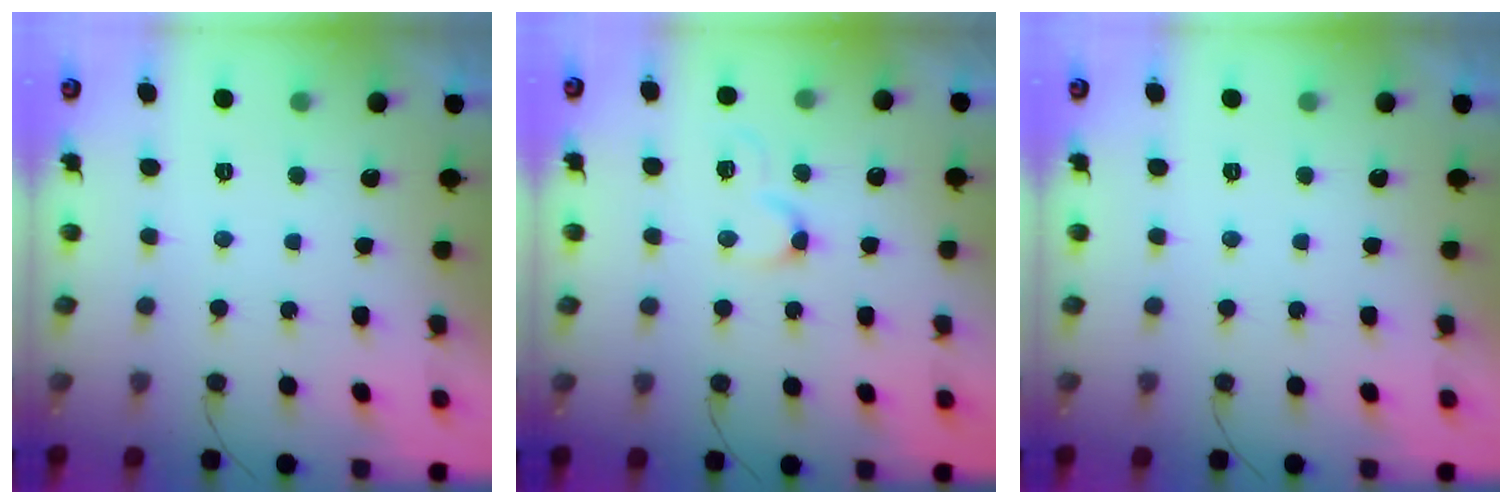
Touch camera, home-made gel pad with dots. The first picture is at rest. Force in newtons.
{"total": 4.4, "press": 4.3, "slide": 0.6}
{"total": 0.0}